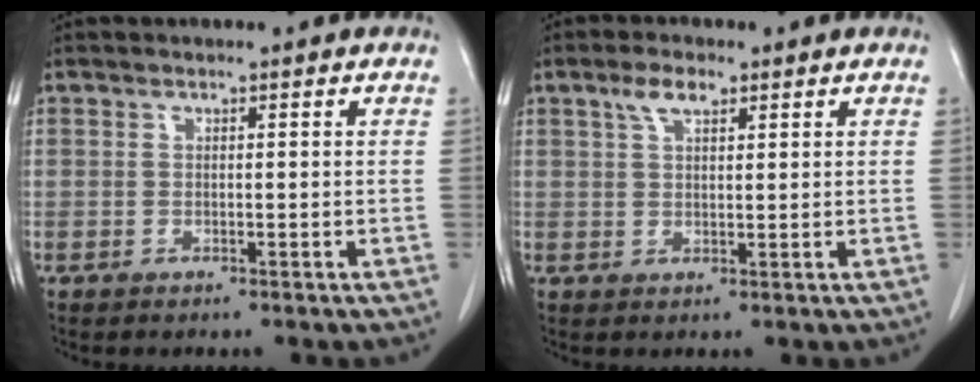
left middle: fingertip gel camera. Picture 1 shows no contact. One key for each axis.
{"total": 3.5, "fx": 2.1, "fy": 1.4, "fz": 2.4, "tx": -0.053, "ty": 0.010, "tz": 0.042}